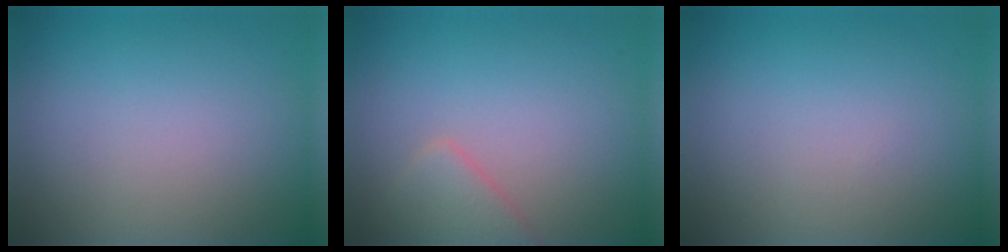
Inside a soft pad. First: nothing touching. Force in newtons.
{"total": 2.3, "press": 2.3, "slide": 0.1}
{"total": 0.0}